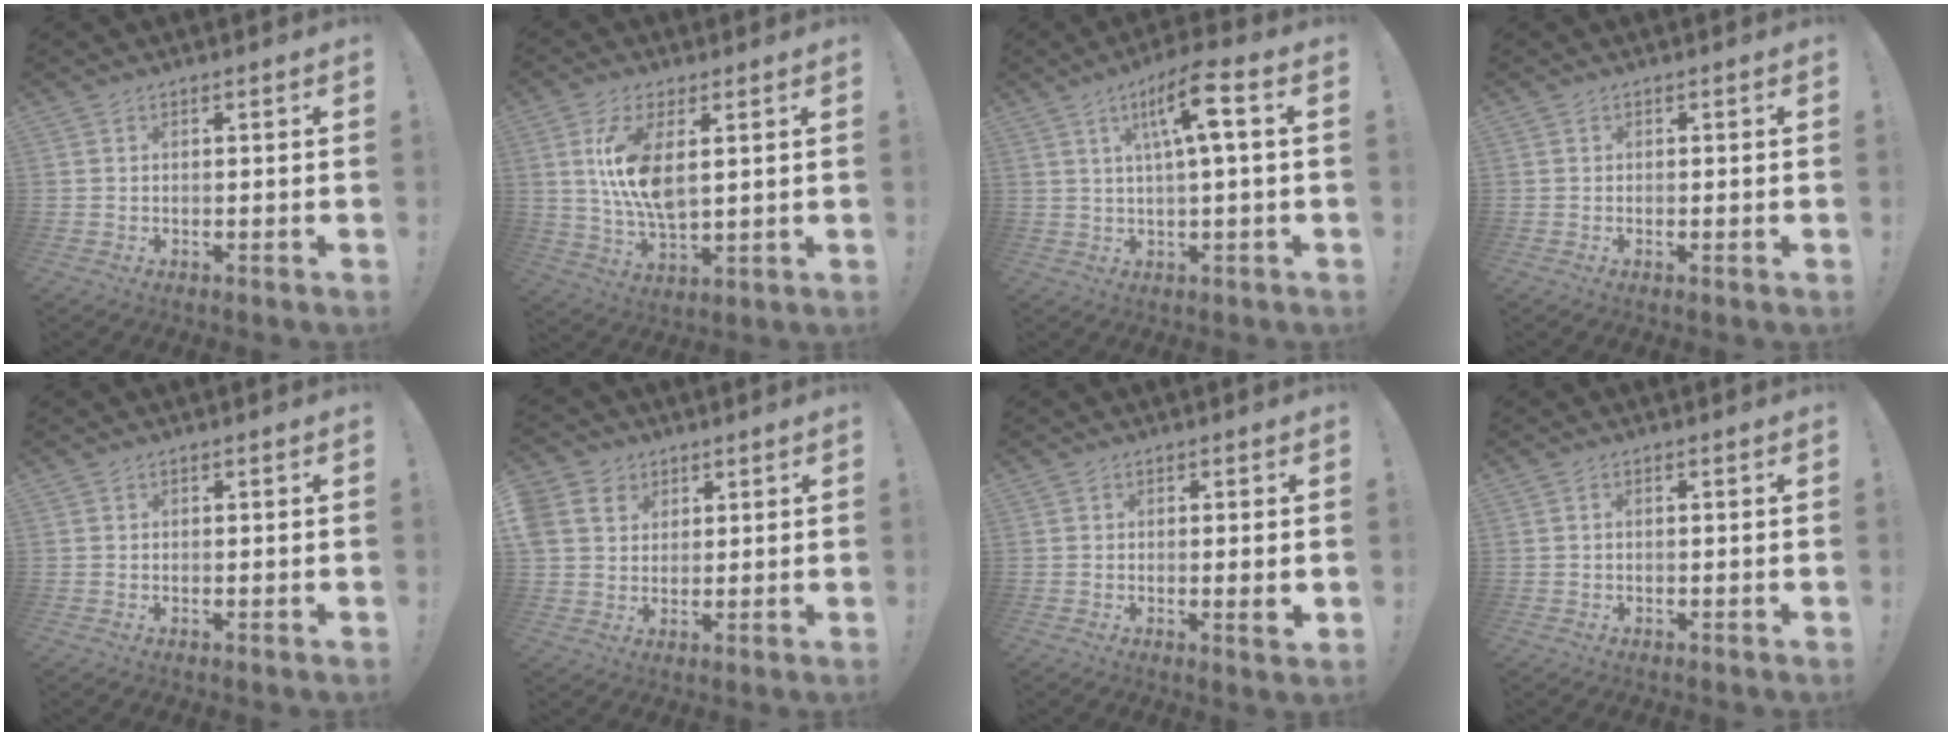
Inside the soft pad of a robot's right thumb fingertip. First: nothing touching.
{"total": 12.0, "force": [3.4, 5.3, 10.2], "torque": [-0.193, -0.028, 0.052]}
{"total": 11.1, "force": [3.3, 1.6, 10.5], "torque": [-0.178, -0.003, 0.046]}
{"total": 0.6, "force": [-0.2, 0.0, 0.6], "torque": [-0.008, -0.002, -0.004]}
{"total": 0.0}
{"total": 7.1, "force": [3.1, 6.1, 2.1], "torque": [-0.044, -0.014, 0.062]}
{"total": 3.2, "force": [-0.2, 0.0, 3.2], "torque": [-0.042, -0.011, -0.004]}
{"total": 0.6, "force": [-0.2, 0.1, 0.6], "torque": [-0.014, 0.001, -0.003]}